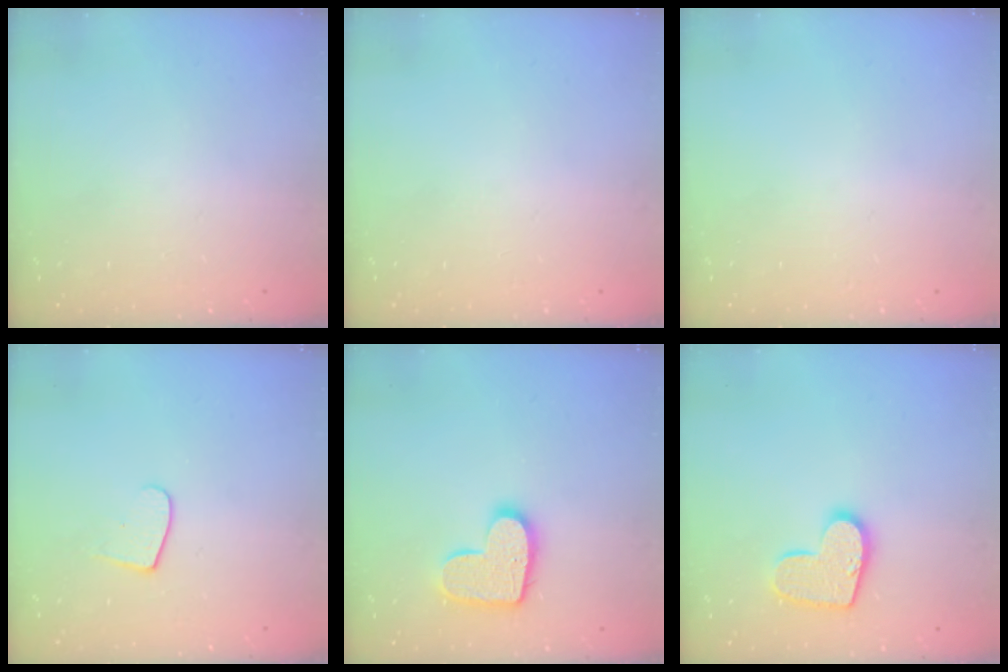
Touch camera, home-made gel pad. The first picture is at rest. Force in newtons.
{"total": 0.0}
{"total": 0.0}
{"total": 6.7, "press": 6.7, "slide": 0.6}
{"total": 13.5, "press": 13.5, "slide": 0.8}
{"total": 12.9, "press": 12.9, "slide": 0.8}